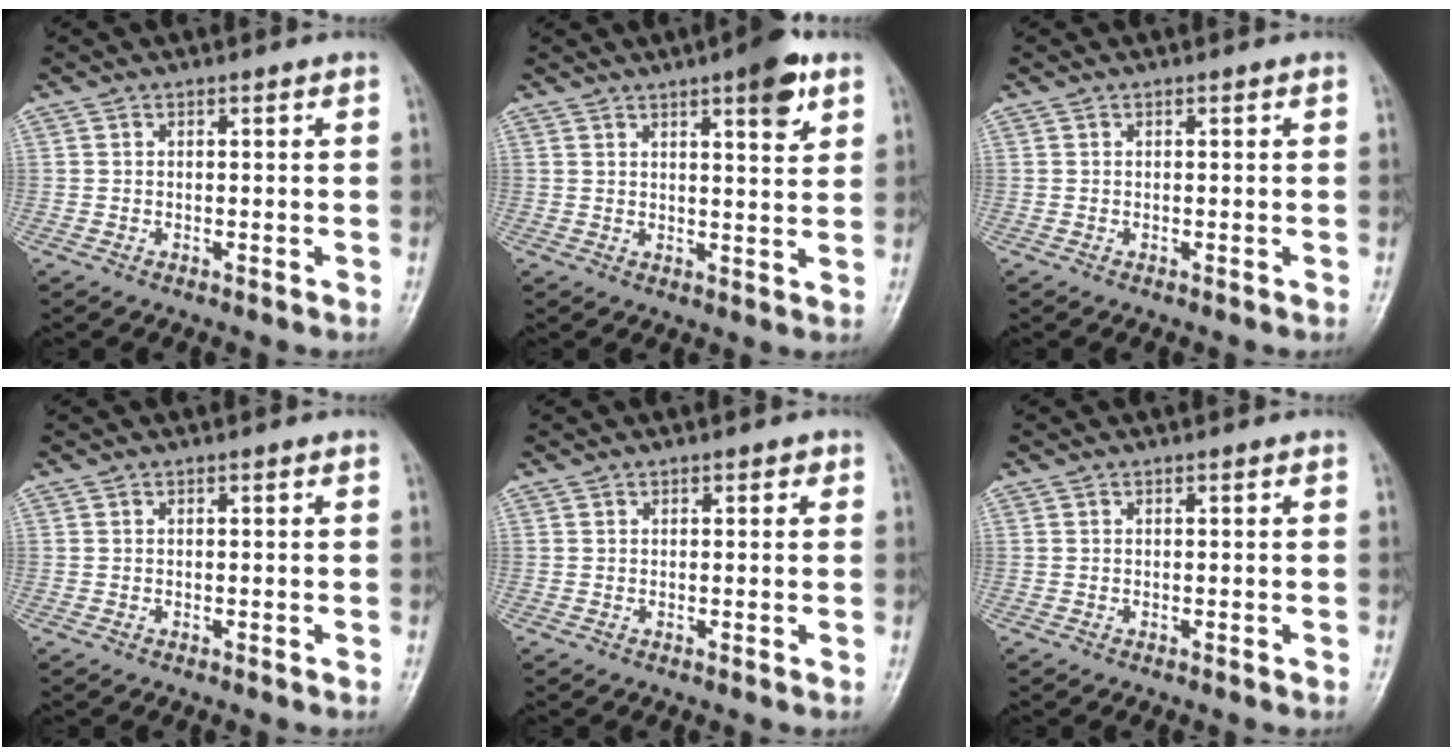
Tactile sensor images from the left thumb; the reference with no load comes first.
{"total": 7.5, "force": [4.2, 1.9, 6.0], "torque": [-0.072, -0.018, 0.053]}
{"total": 0.0}
{"total": 0.0}
{"total": 1.2, "force": [0.6, 0.7, 0.8], "torque": [-0.002, 0.001, 0.004]}
{"total": 0.0}